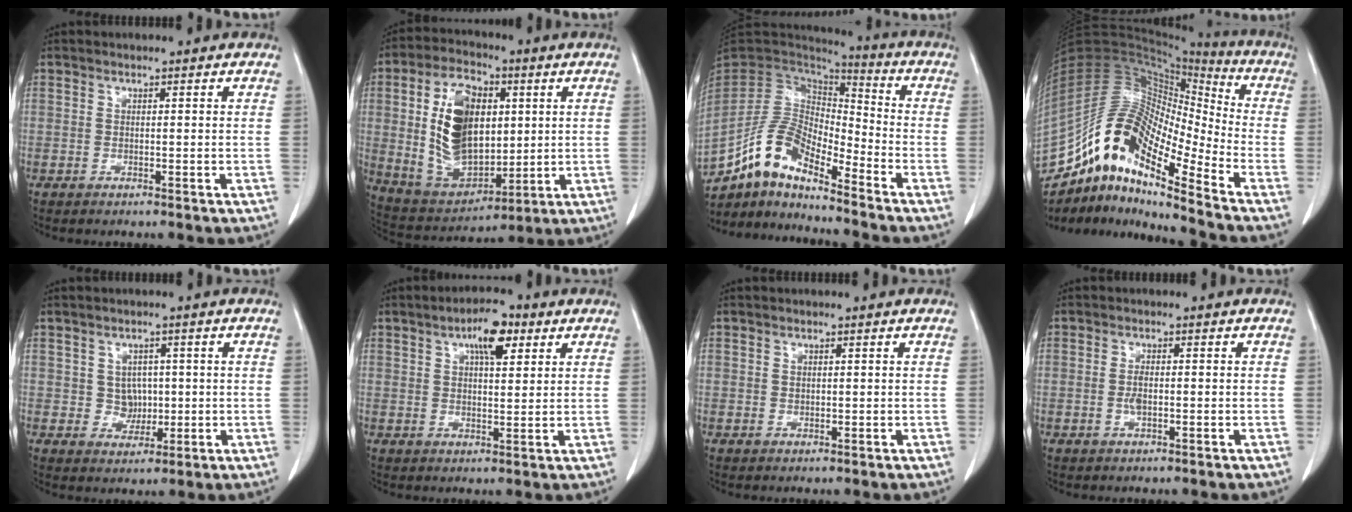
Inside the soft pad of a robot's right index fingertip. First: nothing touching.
{"total": 16.9, "force": [2.3, 9.6, 13.8], "torque": [-0.272, 0.016, 0.052]}
{"total": 12.5, "force": [-9.9, 3.7, 6.7], "torque": [-0.136, 0.030, -0.187]}
{"total": 18.9, "force": [-13.2, 4.2, 12.8], "torque": [-0.242, 0.039, -0.240]}
{"total": 3.9, "force": [0.2, 3.6, 1.6], "torque": [-0.019, 0.010, 0.011]}
{"total": 7.1, "force": [3.5, 2.6, 5.6], "torque": [-0.096, 0.011, 0.056]}
{"total": 0.9, "force": [0.2, 0.8, 0.5], "torque": [-0.008, 0.001, 0.006]}
{"total": 2.2, "force": [-0.4, 0.9, 1.9], "torque": [-0.043, 0.002, -0.005]}